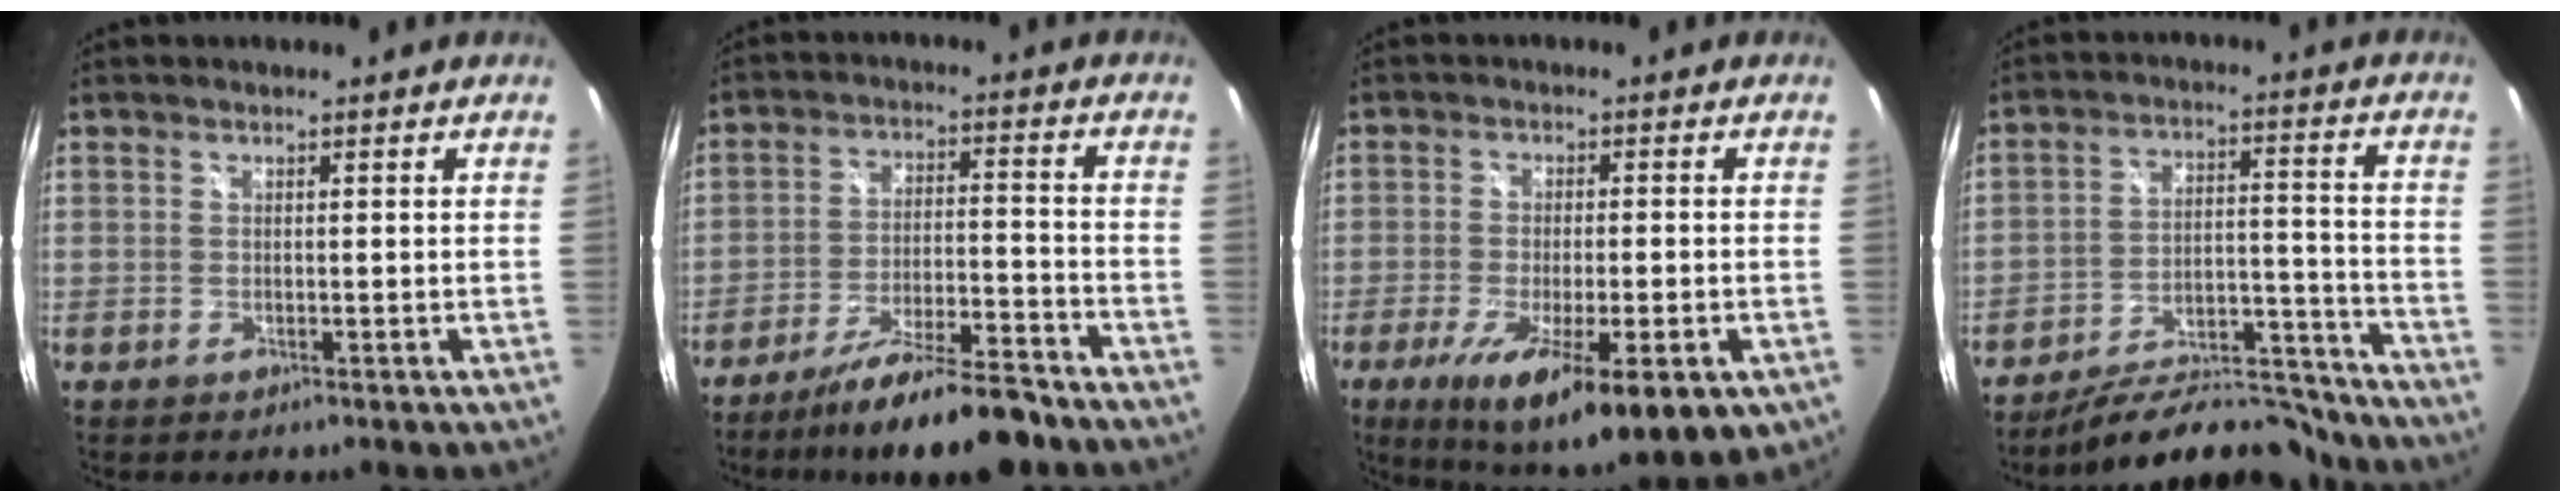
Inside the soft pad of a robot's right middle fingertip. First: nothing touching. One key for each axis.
{"total": 14.8, "fx": -12.4, "fy": 2.1, "fz": 7.7, "tx": -0.149, "ty": -0.015, "tz": -0.195}
{"total": 17.5, "fx": -8.8, "fy": 4.5, "fz": 14.4, "tx": -0.255, "ty": -0.064, "tz": -0.128}
{"total": 16.5, "fx": -15.3, "fy": 4.1, "fz": 4.6, "tx": -0.073, "ty": 0.030, "tz": -0.212}